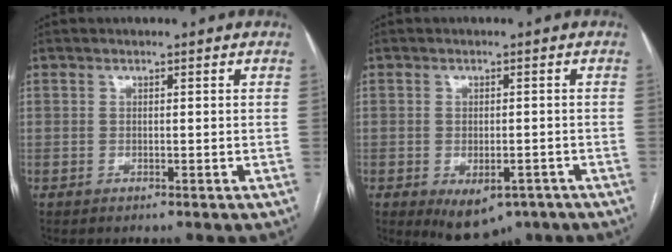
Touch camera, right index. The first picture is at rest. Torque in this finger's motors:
{"motor_torque": [0.96, -0.42, 0.35, 0.06]}